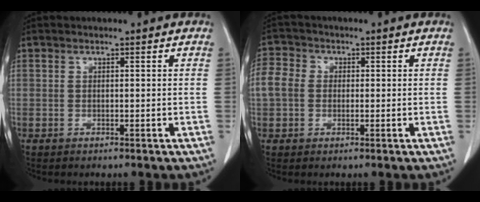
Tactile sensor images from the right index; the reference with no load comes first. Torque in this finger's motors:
{"motor_torque": [0.70, -0.04, 0.46, 0.08]}